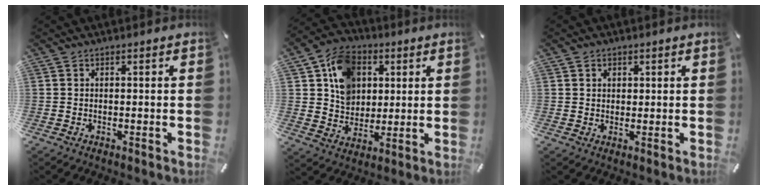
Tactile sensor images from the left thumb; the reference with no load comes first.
{"total": 11.8, "force": [3.4, 10.0, 5.2], "torque": [-0.085, 0.007, 0.070]}
{"total": 1.6, "force": [0.7, 1.5, 0.2], "torque": [0.003, 0.001, 0.010]}